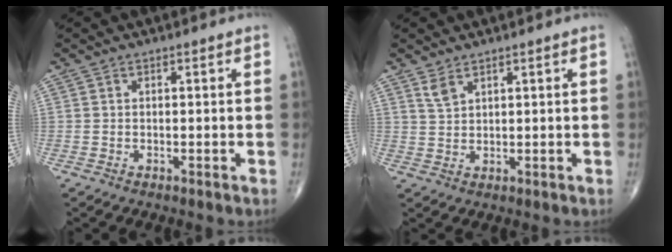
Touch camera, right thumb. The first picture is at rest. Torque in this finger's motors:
{"motor_torque": [-0.14, 0.14, -0.01, 0.15, 0.00]}